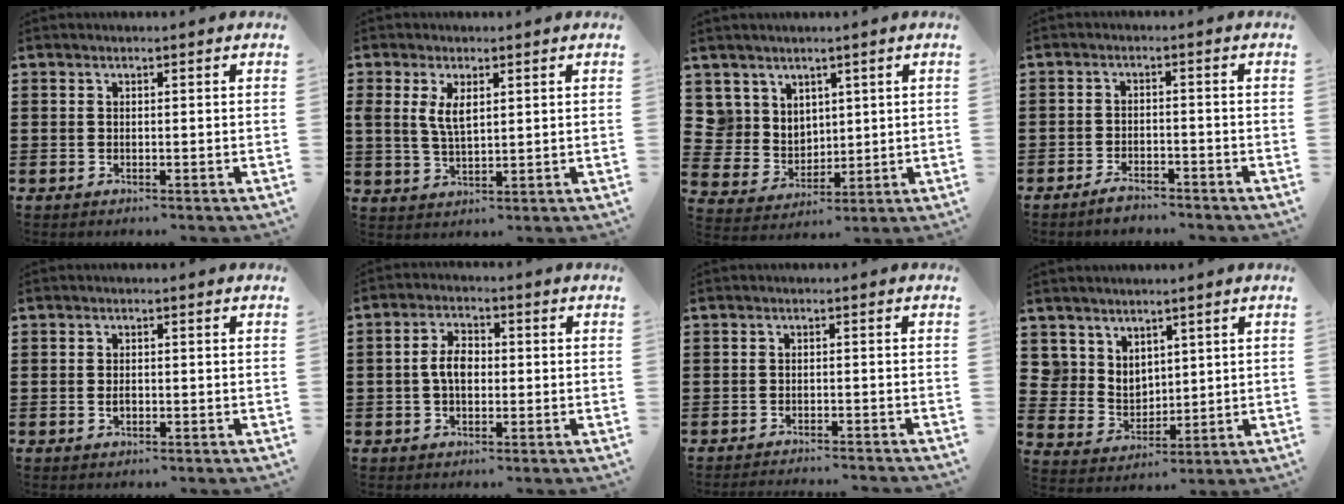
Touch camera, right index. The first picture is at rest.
{"total": 4.3, "force": [1.4, 1.8, 3.6], "torque": [-0.075, 0.005, 0.025]}
{"total": 6.0, "force": [3.4, 4.9, 0.0], "torque": [-0.033, -0.005, 0.067]}
{"total": 2.5, "force": [-2.4, 0.5, 0.5], "torque": [-0.013, 0.006, -0.049]}
{"total": 1.1, "force": [-0.3, 0.6, 0.9], "torque": [-0.018, 0.001, -0.006]}
{"total": 4.4, "force": [-0.3, 2.5, 3.6], "torque": [-0.078, 0.006, -0.009]}
{"total": 1.7, "force": [-1.7, -0.2, 0.1], "torque": [-0.005, 0.001, -0.035]}
{"total": 5.5, "force": [4.0, 3.8, 0.0], "torque": [-0.026, -0.005, 0.077]}